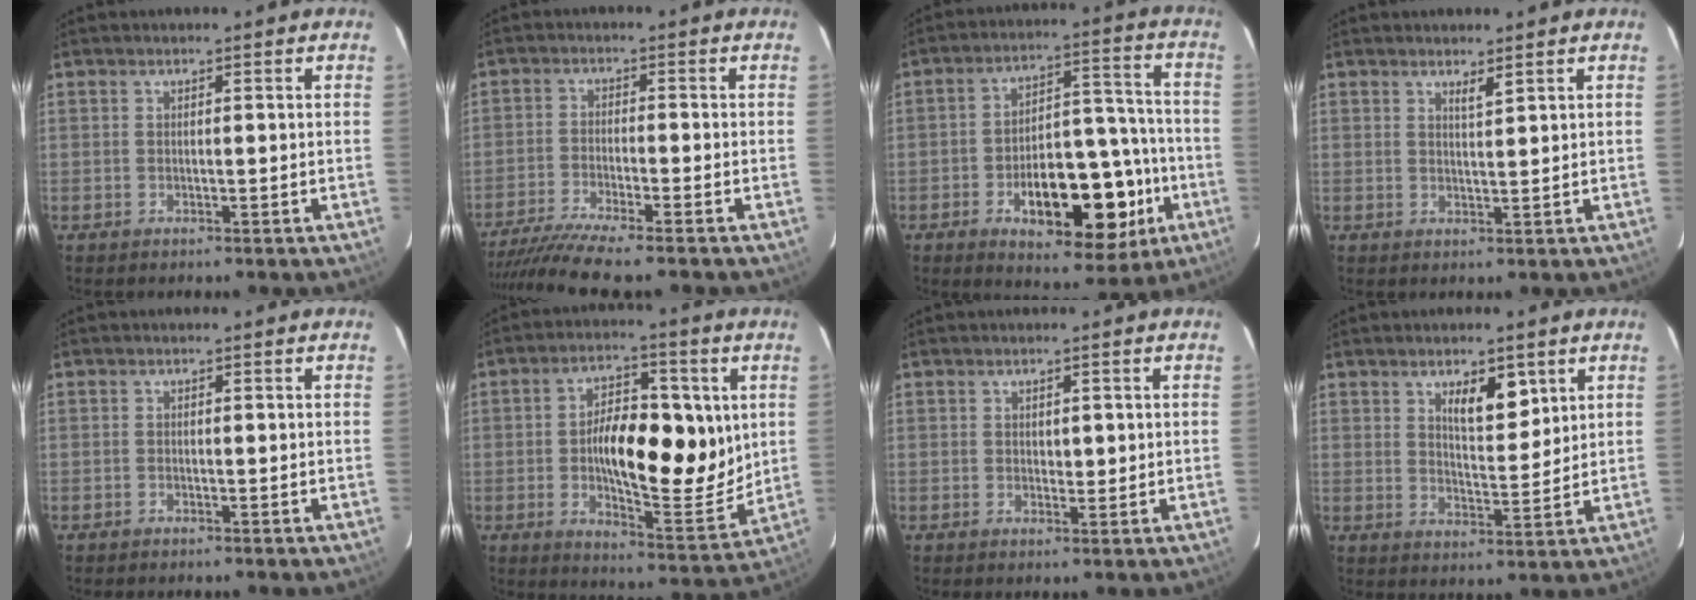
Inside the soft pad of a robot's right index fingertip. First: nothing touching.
{"total": 10.5, "force": [-9.1, -1.0, 5.1], "torque": [-0.071, -0.025, -0.147]}
{"total": 17.2, "force": [-6.1, 7.2, 14.4], "torque": [-0.199, 0.024, -0.079]}
{"total": 1.4, "force": [1.1, -0.1, 0.8], "torque": [-0.016, -0.007, 0.022]}
{"total": 0.0}
{"total": 16.3, "force": [1.2, 5.9, 15.1], "torque": [-0.236, 0.004, 0.025]}
{"total": 1.6, "force": [0.3, 1.0, 1.3], "torque": [-0.015, -0.001, 0.006]}
{"total": 5.9, "force": [3.3, 2.1, 4.4], "torque": [-0.073, -0.003, 0.057]}